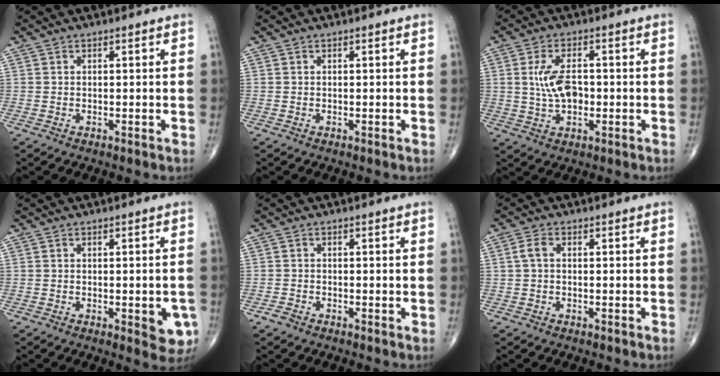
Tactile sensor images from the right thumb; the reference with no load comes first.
{"total": 0.0}
{"total": 7.0, "force": [0.2, 3.9, 5.8], "torque": [-0.107, 0.003, 0.004]}
{"total": 5.2, "force": [-1.5, 2.1, 4.6], "torque": [-0.034, -0.006, -0.013]}
{"total": 1.2, "force": [-0.7, 0.6, 0.8], "torque": [-0.015, -0.002, -0.017]}
{"total": 2.2, "force": [0.3, 1.3, 1.8], "torque": [-0.038, 0.006, 0.002]}